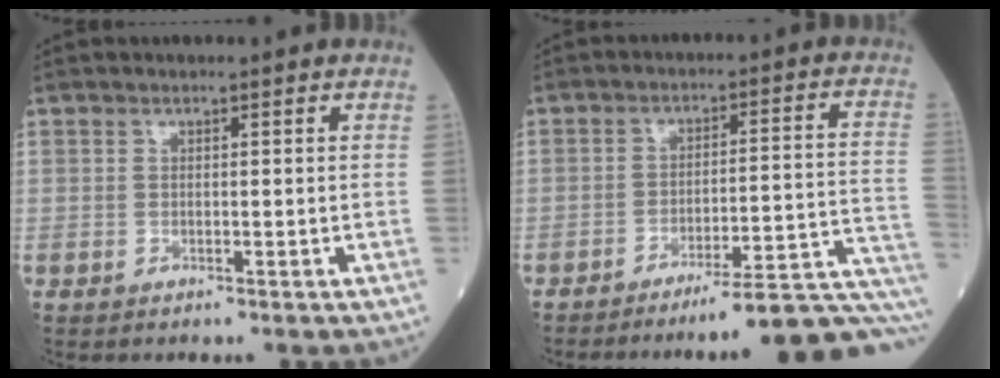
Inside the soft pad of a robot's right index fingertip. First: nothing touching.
{"total": 16.1, "force": [-13.8, -1.6, 8.2], "torque": [-0.039, 0.018, -0.186]}